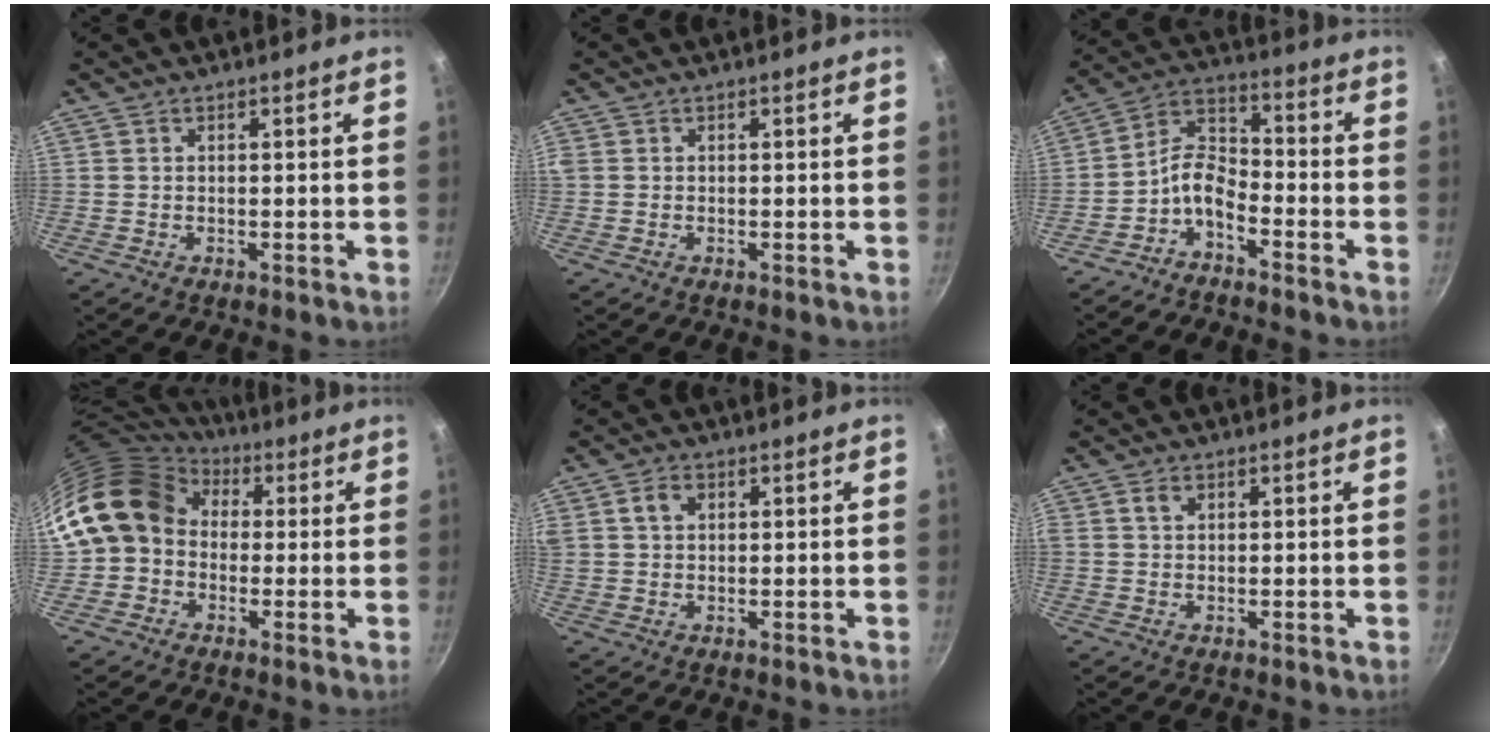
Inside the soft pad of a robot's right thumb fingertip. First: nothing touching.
{"total": 0.7, "force": [0.1, 0.7, 0.3], "torque": [-0.006, 0.003, 0.000]}
{"total": 7.2, "force": [-4.2, 3.8, 4.5], "torque": [-0.086, 0.061, -0.091]}
{"total": 14.3, "force": [1.8, 12.0, 7.7], "torque": [-0.118, 0.030, 0.013]}
{"total": 4.7, "force": [1.7, 3.3, 3.0], "torque": [-0.049, 0.009, 0.030]}
{"total": 1.9, "force": [0.8, 1.2, 1.2], "torque": [-0.022, 0.004, 0.014]}